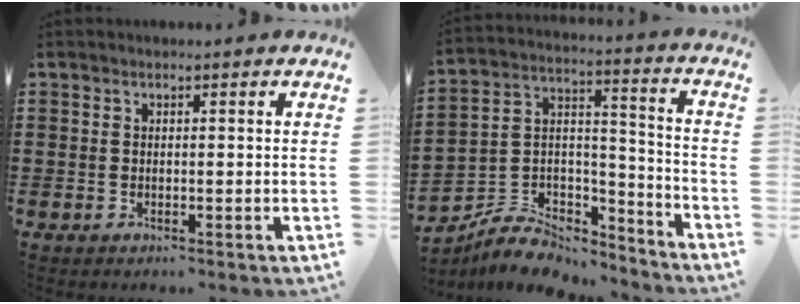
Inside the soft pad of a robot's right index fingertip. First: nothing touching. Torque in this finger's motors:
{"motor_torque": [0.64, -0.83, 0.16, 0.00]}